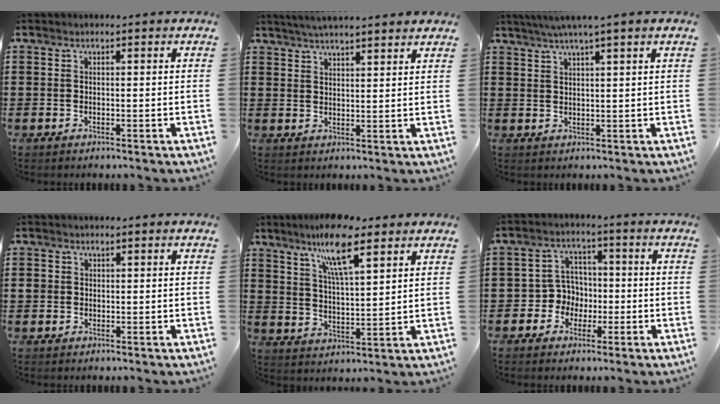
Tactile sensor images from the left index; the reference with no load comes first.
{"total": 3.5, "force": [3.3, -0.3, 1.0], "torque": [-0.028, -0.008, 0.059]}
{"total": 3.5, "force": [2.7, -0.7, 2.1], "torque": [-0.045, -0.004, 0.048]}
{"total": 1.1, "force": [0.3, 1.0, 0.4], "torque": [-0.011, 0.009, 0.005]}
{"total": 10.1, "force": [6.9, 1.9, 7.1], "torque": [-0.138, -0.012, 0.118]}
{"total": 5.2, "force": [-1.4, 4.9, 1.0], "torque": [-0.045, 0.012, -0.030]}